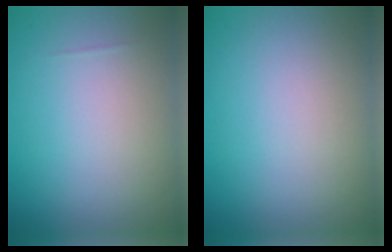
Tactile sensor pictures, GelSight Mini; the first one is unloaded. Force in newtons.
{"total": 0.0}